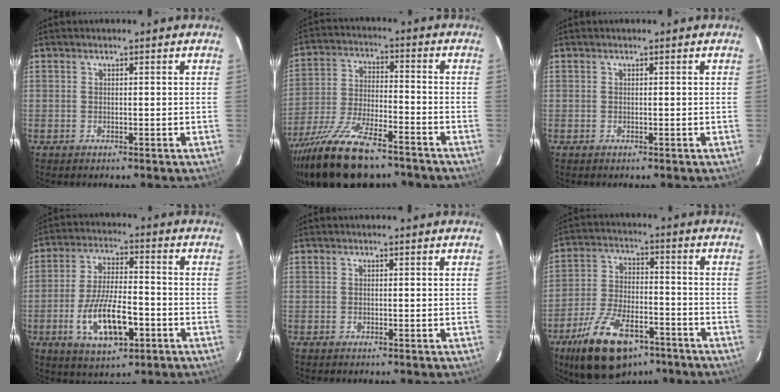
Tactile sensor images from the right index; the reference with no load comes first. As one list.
[{"total": 18.9, "force": [-14.6, 5.7, 10.6], "torque": [-0.218, -0.037, -0.250]}, {"total": 0.0}, {"total": 12.6, "force": [-4.6, 4.8, 10.7], "torque": [-0.214, -0.010, -0.074]}, {"total": 0.0}, {"total": 17.3, "force": [-11.2, 8.0, 10.6], "torque": [-0.215, -0.016, -0.188]}]